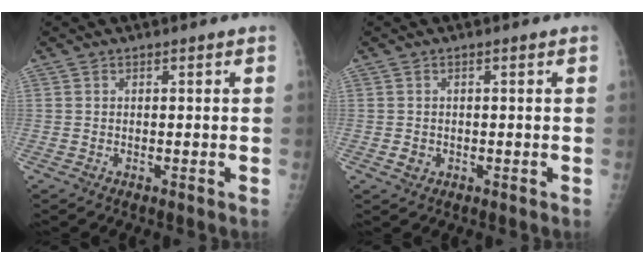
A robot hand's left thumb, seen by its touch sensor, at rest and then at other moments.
{"total": 1.4, "force": [-0.3, 1.3, 0.6], "torque": [-0.007, 0.002, -0.001]}